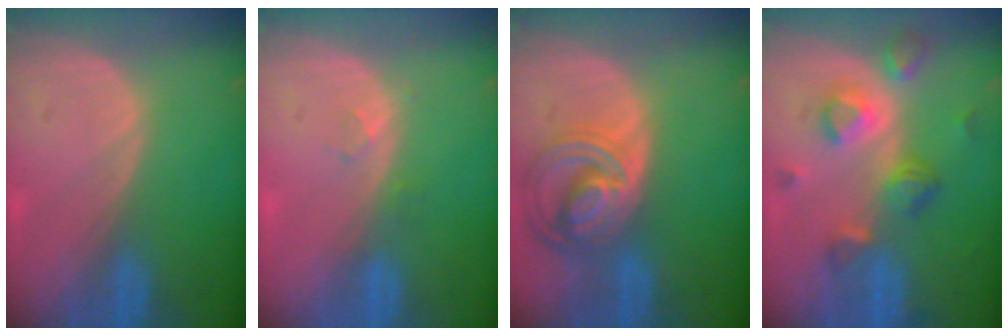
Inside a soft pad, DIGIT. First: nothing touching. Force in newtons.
{"total": 1.4, "press": 1.3, "slide": 0.6}
{"total": 8.7, "press": 7.6, "slide": 4.3}
{"total": 7.9, "press": 7.1, "slide": 3.5}